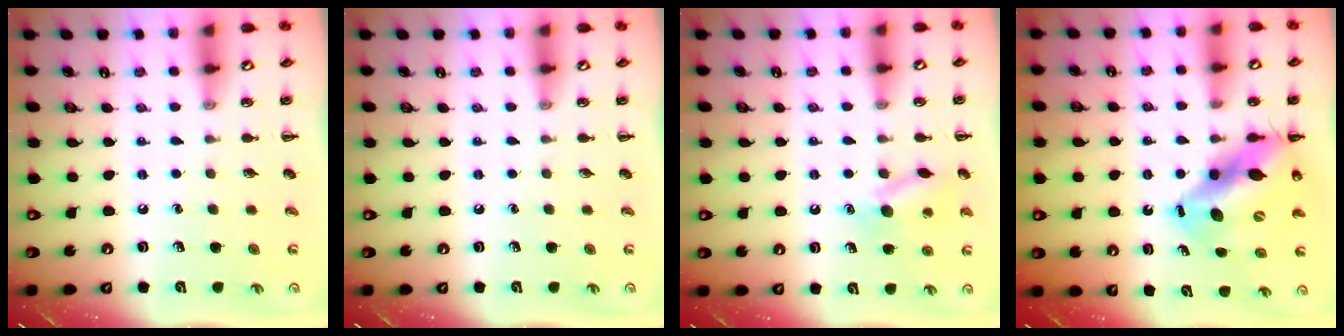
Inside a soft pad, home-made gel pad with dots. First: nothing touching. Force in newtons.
{"total": 0.0}
{"total": 11.1, "press": 11.0, "slide": 1.7}
{"total": 14.5, "press": 14.0, "slide": 3.5}